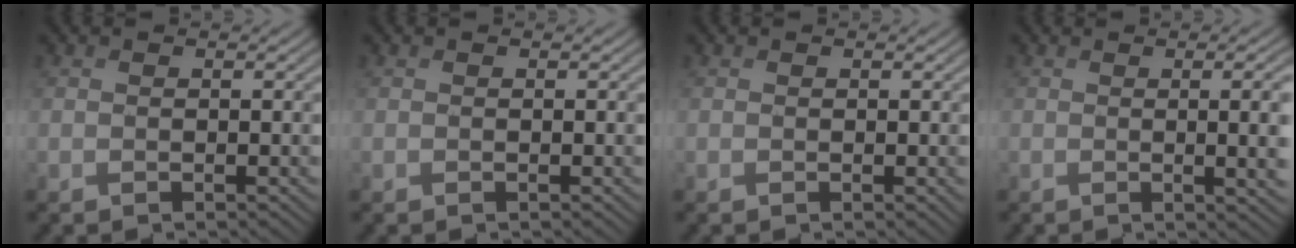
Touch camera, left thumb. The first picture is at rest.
{"total": 0.0}
{"total": 0.0}
{"total": 7.7, "force": [0.0, 2.5, 7.3], "torque": [-0.077, 0.008, -0.004]}